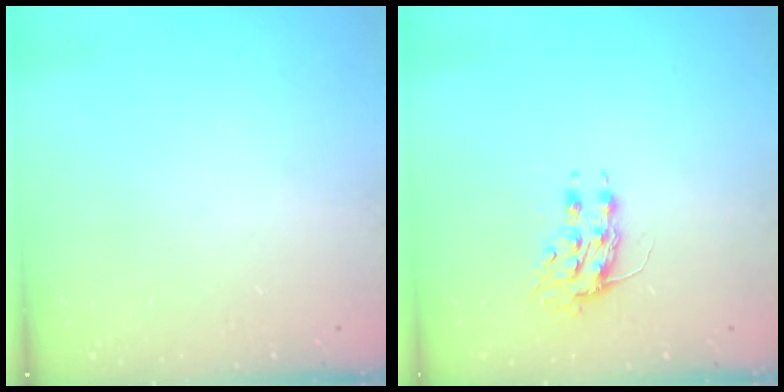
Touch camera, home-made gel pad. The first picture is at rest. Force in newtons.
{"total": 8.1, "press": 8.1, "slide": 0.7}